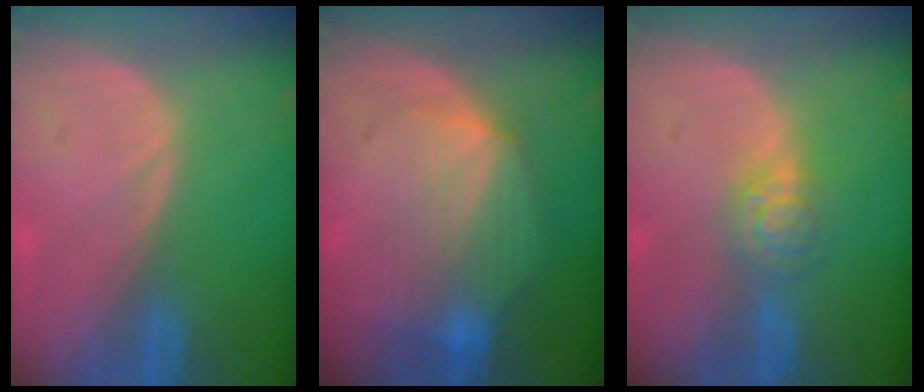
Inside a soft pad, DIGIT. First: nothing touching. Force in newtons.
{"total": 8.4, "press": 7.9, "slide": 2.8}
{"total": 4.5, "press": 3.9, "slide": 2.3}